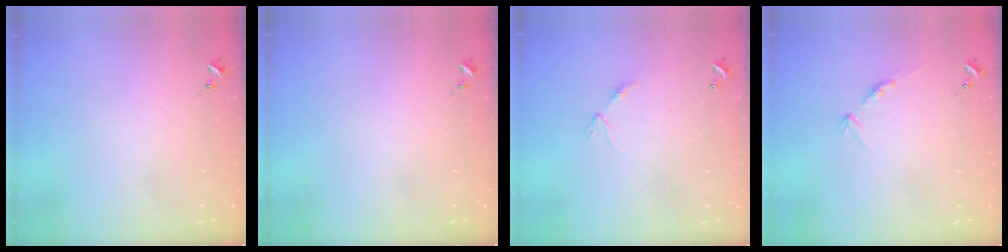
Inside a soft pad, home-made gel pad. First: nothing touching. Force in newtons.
{"total": 0.0}
{"total": 6.2, "press": 6.2, "slide": 0.7}
{"total": 5.3, "press": 5.2, "slide": 0.7}